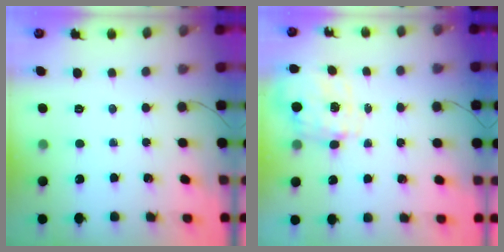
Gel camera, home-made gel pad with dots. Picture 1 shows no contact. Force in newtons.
{"total": 2.6, "press": 2.4, "slide": 1.0}